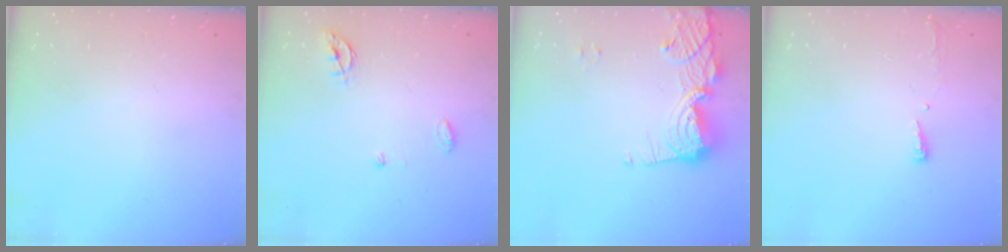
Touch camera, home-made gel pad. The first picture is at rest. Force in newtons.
{"total": 4.4, "press": 4.4, "slide": 0.4}
{"total": 12.7, "press": 12.6, "slide": 1.2}
{"total": 3.2, "press": 3.2, "slide": 0.6}